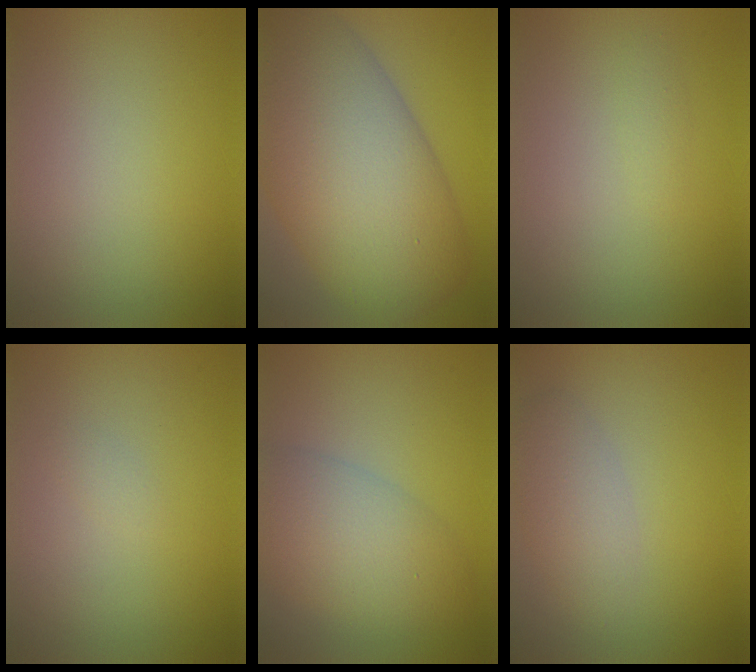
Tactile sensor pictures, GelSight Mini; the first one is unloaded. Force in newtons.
{"total": 15.7, "press": 15.6, "slide": 0.7}
{"total": 0.6, "press": 0.6, "slide": 0.0}
{"total": 0.5, "press": 0.5, "slide": 0.0}
{"total": 6.1, "press": 6.1, "slide": 0.2}
{"total": 2.8, "press": 2.8, "slide": 0.1}